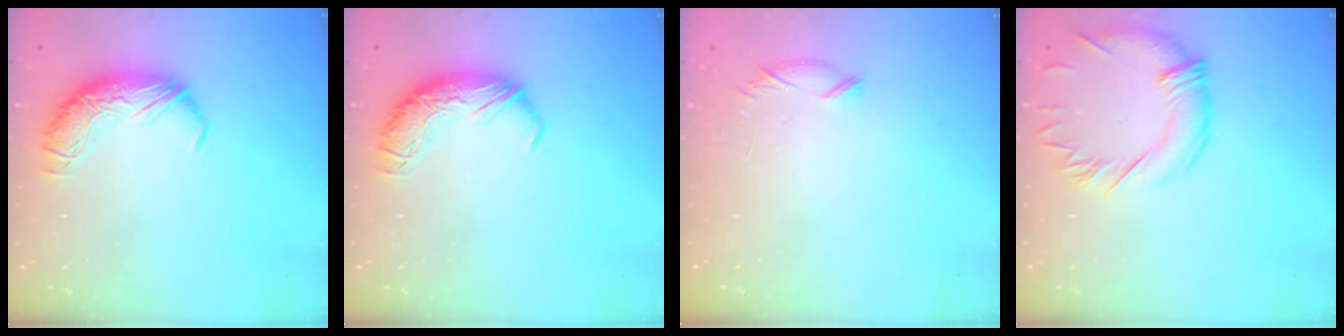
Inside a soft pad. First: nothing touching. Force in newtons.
{"total": 0.0}
{"total": 6.5, "press": 6.5, "slide": 0.8}
{"total": 1.4, "press": 0.9, "slide": 1.1}